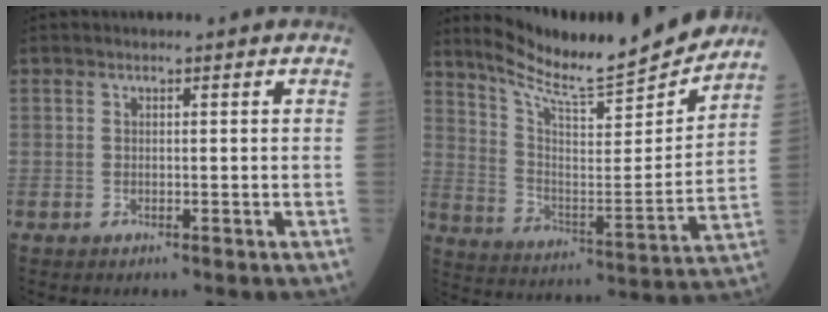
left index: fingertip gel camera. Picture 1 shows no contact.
{"total": 18.9, "force": [17.4, 0.4, 7.4], "torque": [-0.132, -0.038, 0.271]}